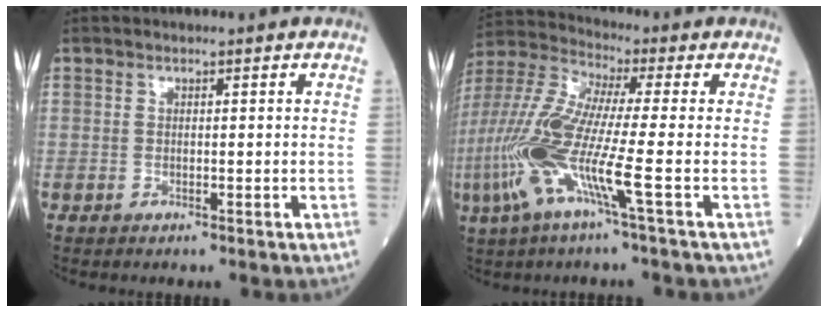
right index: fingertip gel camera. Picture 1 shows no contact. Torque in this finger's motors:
{"motor_torque": [1.66, -0.47, 1.05, 0.21]}